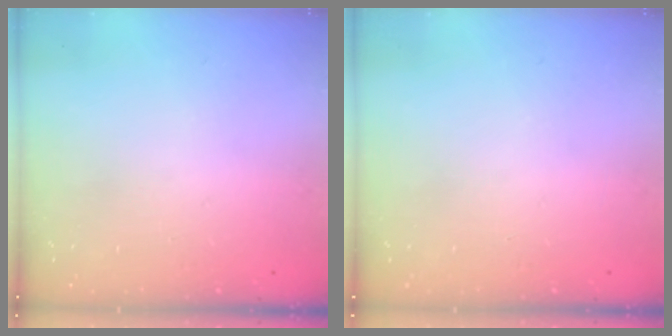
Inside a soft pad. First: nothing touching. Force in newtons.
{"total": 0.0}